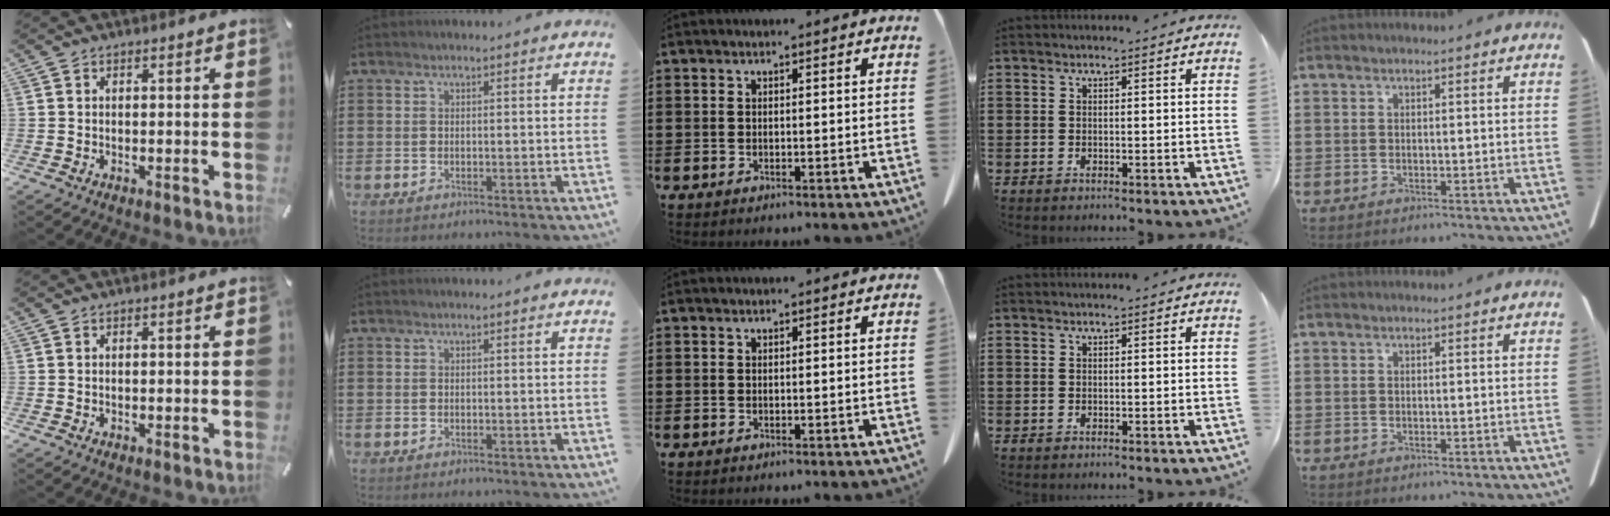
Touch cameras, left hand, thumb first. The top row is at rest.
{}